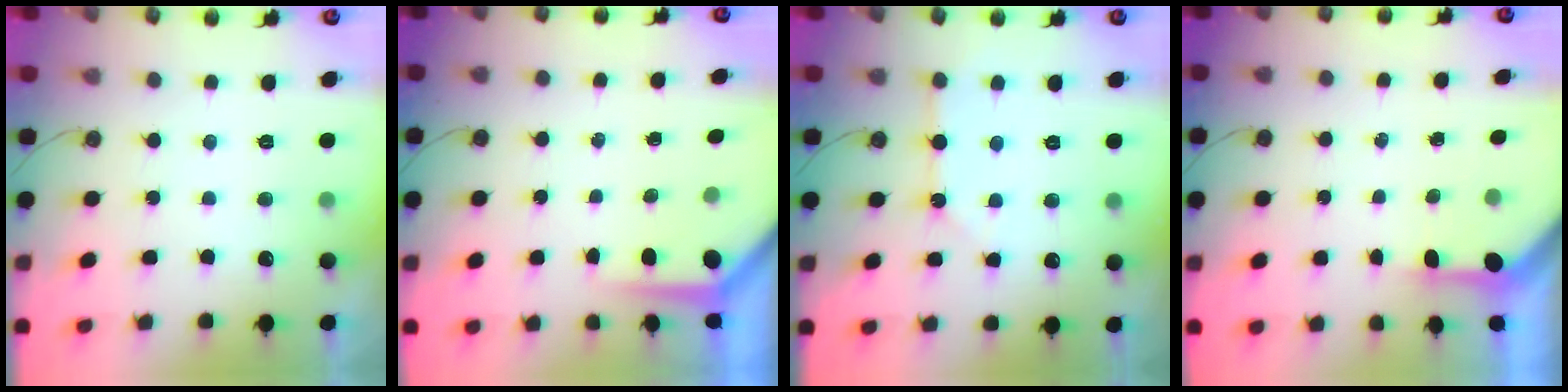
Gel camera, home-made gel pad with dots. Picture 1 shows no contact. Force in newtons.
{"total": 3.9, "press": 3.9, "slide": 0.2}
{"total": 4.0, "press": 4.0, "slide": 0.4}
{"total": 2.9, "press": 2.9, "slide": 0.2}